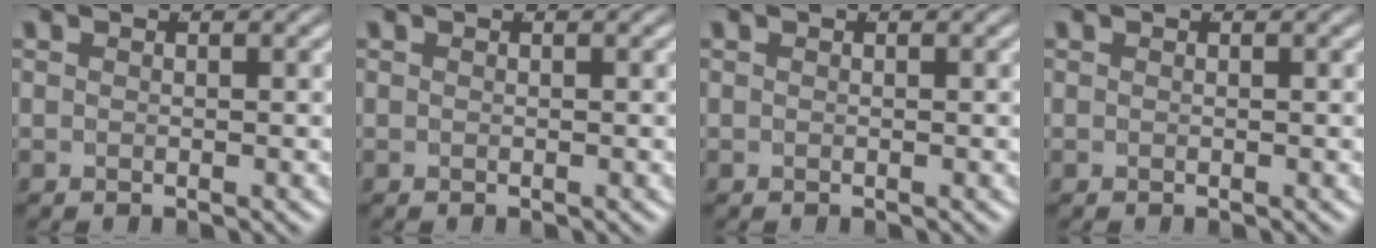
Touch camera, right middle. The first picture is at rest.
{"total": 0.0}
{"total": 0.0}
{"total": 0.0}